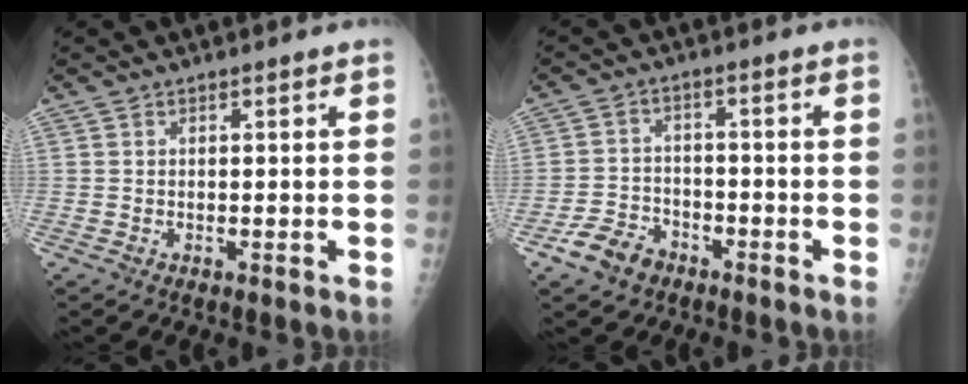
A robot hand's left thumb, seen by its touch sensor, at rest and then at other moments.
{"total": 6.3, "force": [-4.0, 4.3, 2.3], "torque": [-0.031, 0.023, -0.070]}